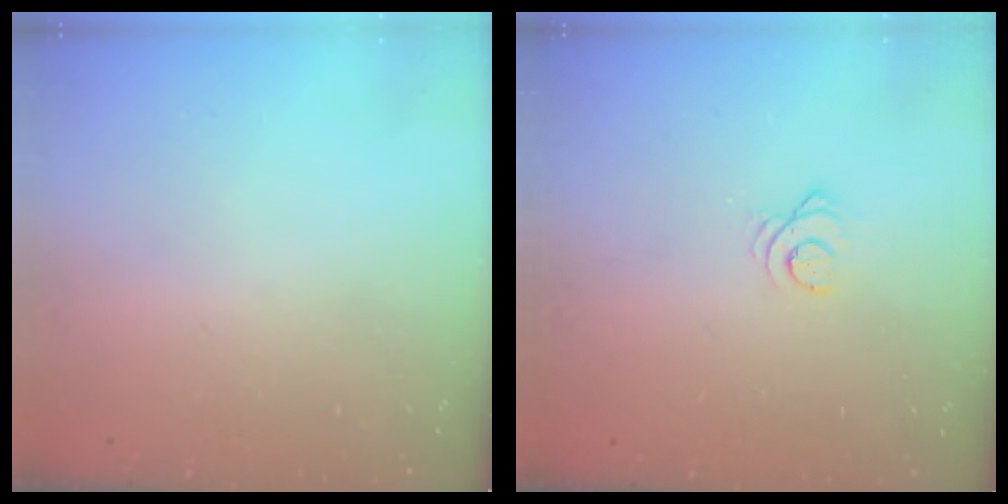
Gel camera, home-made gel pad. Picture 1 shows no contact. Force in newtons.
{"total": 2.7, "press": 2.7, "slide": 0.3}